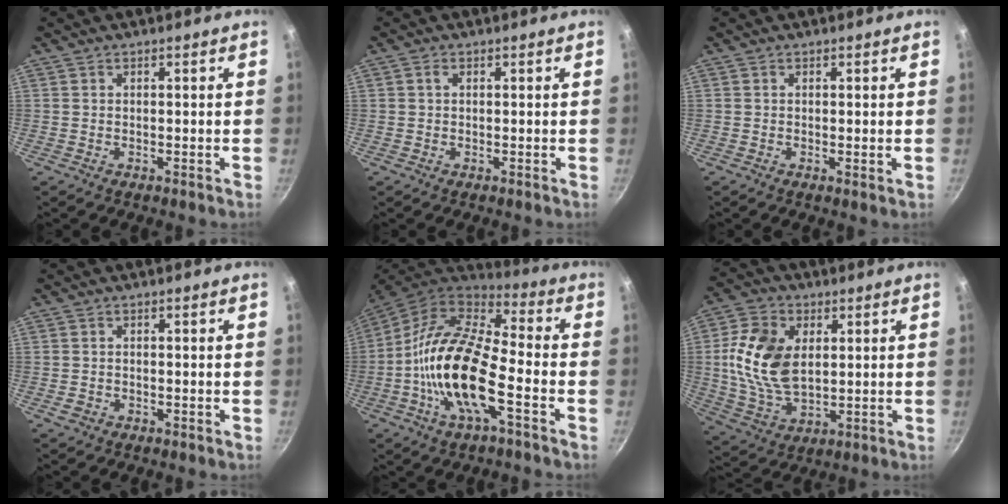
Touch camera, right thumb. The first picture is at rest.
{"total": 1.1, "force": [0.3, 0.8, 0.7], "torque": [-0.012, 0.006, 0.004]}
{"total": 0.7, "force": [0.1, 0.1, 0.6], "torque": [-0.012, -0.003, 0.000]}
{"total": 1.4, "force": [-0.6, 1.1, 0.6], "torque": [-0.013, 0.003, -0.008]}
{"total": 19.3, "force": [-5.0, 7.5, 17.0], "torque": [-0.317, 0.037, -0.114]}
{"total": 14.8, "force": [2.3, 9.5, 11.1], "torque": [-0.200, -0.009, 0.047]}